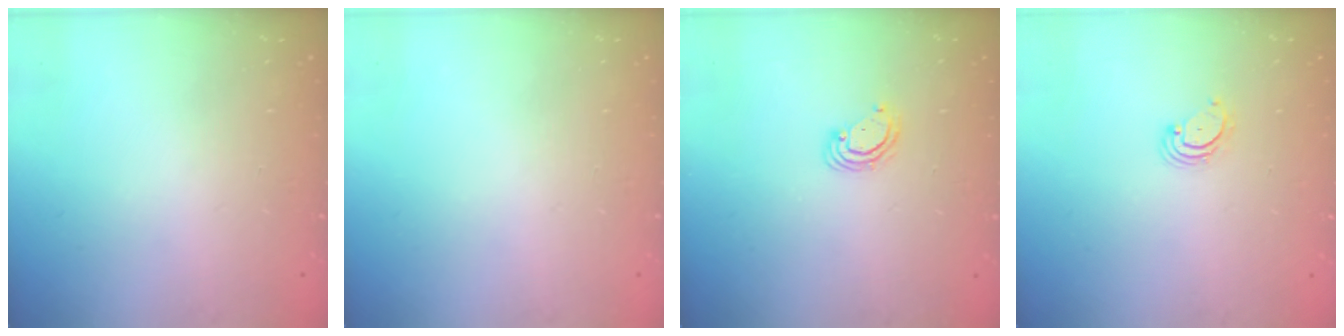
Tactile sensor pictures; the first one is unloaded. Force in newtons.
{"total": 0.0}
{"total": 4.4, "press": 4.4, "slide": 0.5}
{"total": 2.7, "press": 2.7, "slide": 0.3}